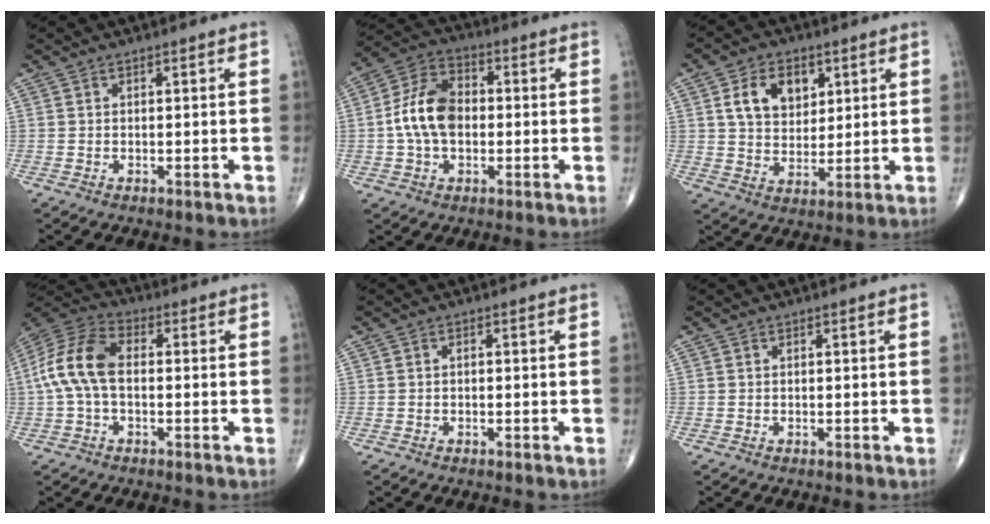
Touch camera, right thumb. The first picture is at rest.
{"total": 11.3, "force": [-0.4, 7.5, 8.4], "torque": [-0.149, 0.027, -0.017]}
{"total": 10.0, "force": [3.7, 6.9, 6.1], "torque": [-0.074, -0.014, 0.069]}
{"total": 11.9, "force": [-0.2, 7.0, 9.6], "torque": [-0.205, 0.033, -0.011]}
{"total": 0.6, "force": [-0.1, 0.4, 0.4], "torque": [-0.008, 0.002, -0.004]}
{"total": 0.0}